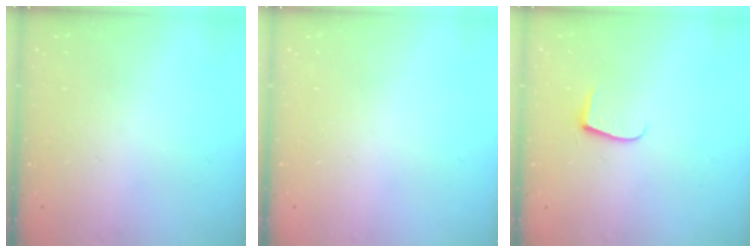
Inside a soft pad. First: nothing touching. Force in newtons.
{"total": 0.0}
{"total": 6.8, "press": 6.8, "slide": 0.6}